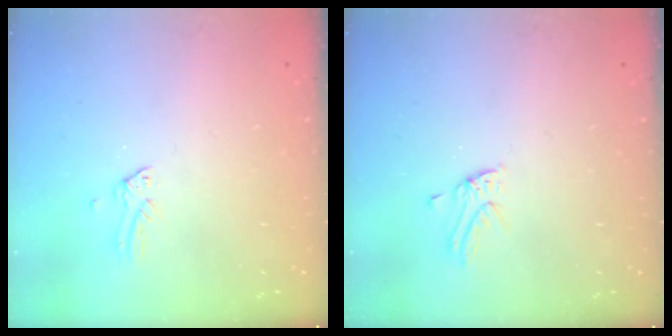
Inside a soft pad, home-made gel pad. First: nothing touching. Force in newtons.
{"total": 1.4, "press": 1.4, "slide": 0.1}